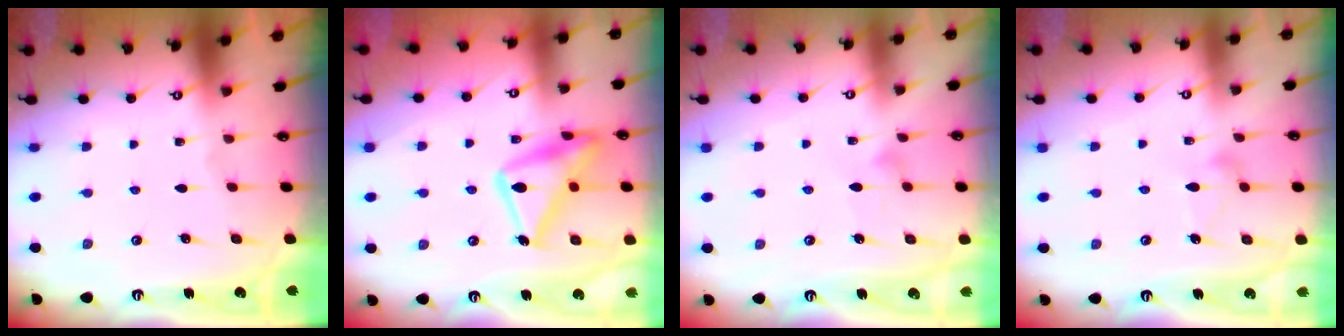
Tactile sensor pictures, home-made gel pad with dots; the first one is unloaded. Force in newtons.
{"total": 18.6, "press": 18.6, "slide": 1.3}
{"total": 6.0, "press": 5.9, "slide": 0.4}
{"total": 10.6, "press": 10.6, "slide": 0.3}